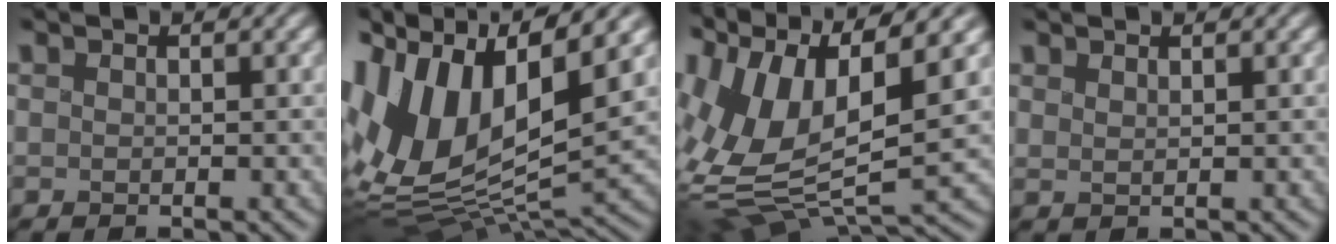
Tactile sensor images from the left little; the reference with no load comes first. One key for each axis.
{"total": 13.9, "fx": 3.6, "fy": 7.1, "fz": 11.3, "tx": -0.239, "ty": 0.015, "tz": 0.058}
{"total": 13.0, "fx": 2.3, "fy": 5.8, "fz": 11.4, "tx": -0.252, "ty": 0.010, "tz": 0.038}
{"total": 1.3, "fx": 0.9, "fy": 0.5, "fz": 0.8, "tx": 0.001, "ty": 0.001, "tz": 0.005}